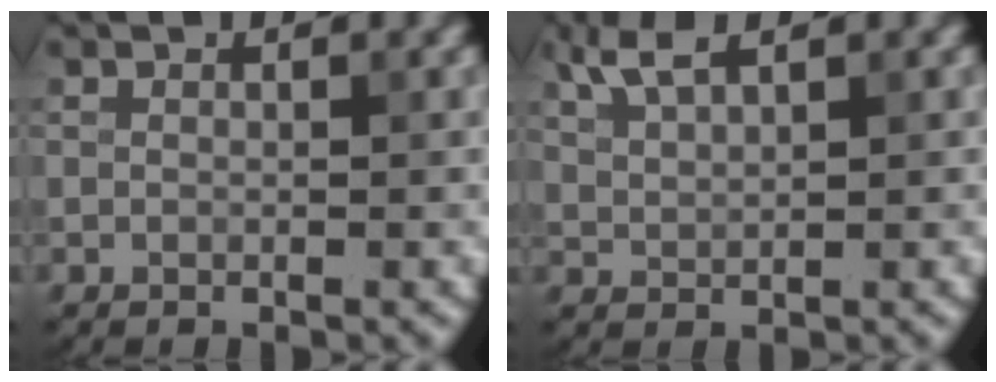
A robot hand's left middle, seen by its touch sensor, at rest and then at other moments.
{"total": 2.9, "force": [2.1, 0.9, 1.8], "torque": [-0.042, 0.005, 0.046]}